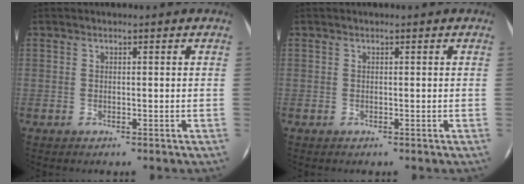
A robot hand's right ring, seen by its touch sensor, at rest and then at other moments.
{"total": 0.0}